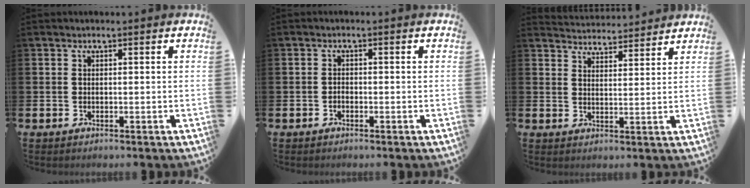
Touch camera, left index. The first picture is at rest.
{"total": 0.8, "force": [-0.6, 0.5, 0.2], "torque": [-0.003, -0.001, -0.014]}
{"total": 4.1, "force": [4.0, 0.3, -0.5], "torque": [0.002, -0.032, 0.071]}